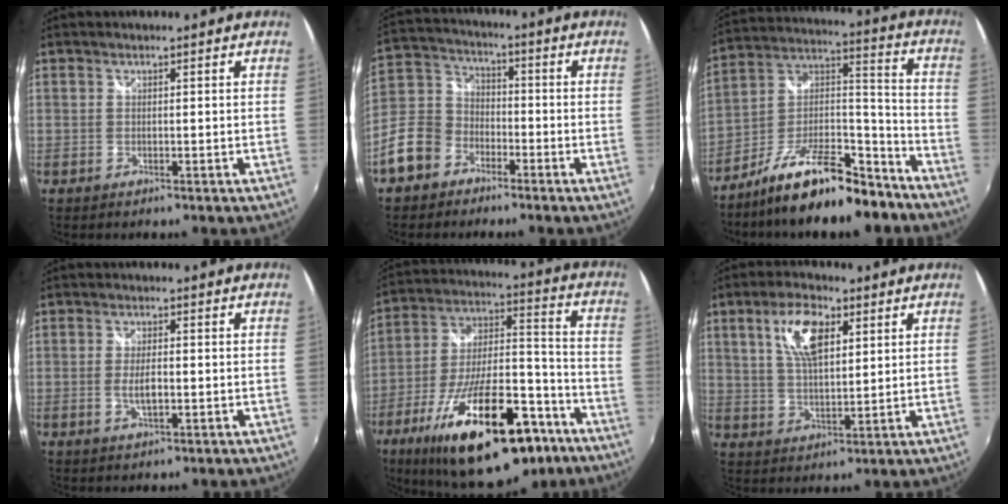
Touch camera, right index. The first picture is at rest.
{"total": 12.4, "force": [-6.9, 9.4, 4.3], "torque": [-0.118, 0.036, -0.126]}
{"total": 20.0, "force": [-14.1, 6.7, 12.5], "torque": [-0.217, 0.013, -0.228]}
{"total": 4.0, "force": [-0.8, 1.4, 3.6], "torque": [-0.069, -0.005, -0.014]}
{"total": 29.1, "force": [-16.9, 11.4, 20.8], "torque": [-0.359, -0.006, -0.253]}
{"total": 9.7, "force": [3.9, 4.3, 7.8], "torque": [-0.148, 0.013, 0.074]}